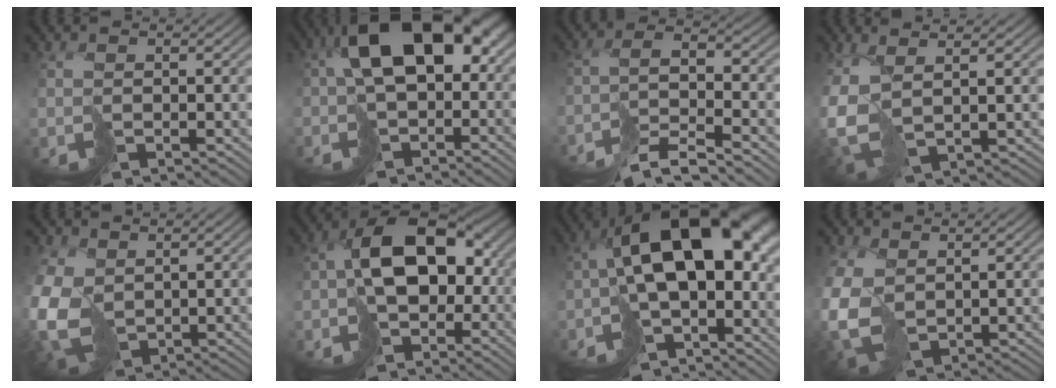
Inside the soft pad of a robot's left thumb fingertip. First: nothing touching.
{"total": 13.2, "force": [-0.2, 8.0, 10.5], "torque": [-0.169, -0.008, -0.004]}
{"total": 7.6, "force": [-5.6, 1.7, 4.8], "torque": [-0.077, 0.000, -0.107]}
{"total": 6.5, "force": [0.3, 3.7, 5.3], "torque": [-0.145, -0.017, 0.007]}
{"total": 9.5, "force": [0.3, 7.2, 6.3], "torque": [-0.201, -0.022, 0.011]}
{"total": 11.4, "force": [-1.9, 7.3, 8.6], "torque": [-0.152, 0.002, -0.039]}
{"total": 16.9, "force": [-2.6, 8.6, 14.4], "torque": [-0.227, 0.000, -0.036]}
{"total": 7.9, "force": [0.2, 5.9, 5.3], "torque": [-0.171, -0.021, 0.015]}